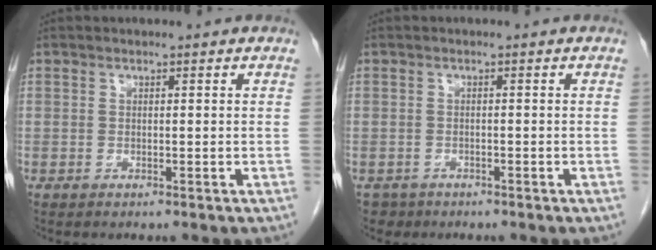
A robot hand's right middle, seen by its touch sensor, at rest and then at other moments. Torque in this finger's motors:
{"motor_torque": [0.02, 0.01, -0.12, 0.00]}